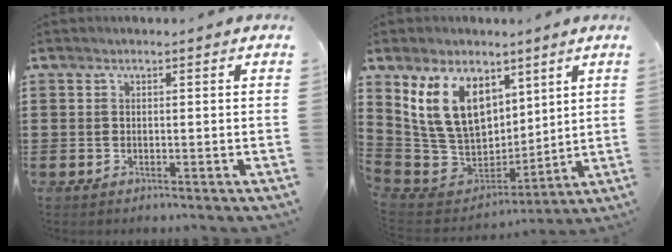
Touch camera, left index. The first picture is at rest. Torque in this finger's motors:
{"motor_torque": [1.25, -0.10, -0.33, -0.21]}